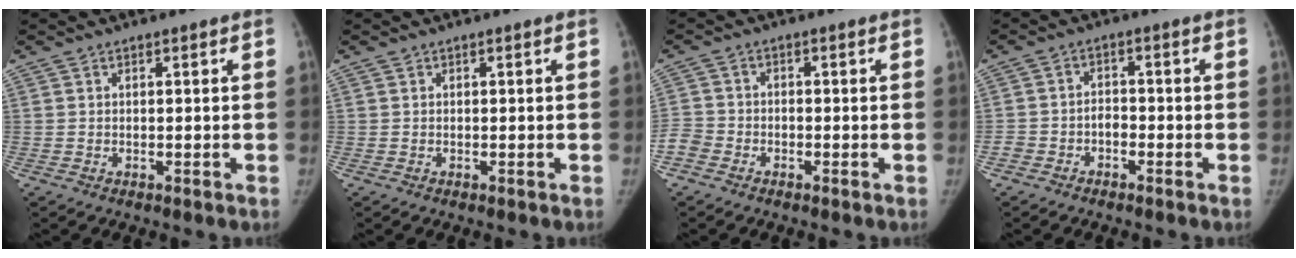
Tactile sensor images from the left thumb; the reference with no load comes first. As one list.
[{"total": 0.0}, {"total": 3.6, "force": [-2.3, 2.5, 1.1], "torque": [-0.018, 0.013, -0.052]}, {"total": 2.9, "force": [-1.7, 2.1, 1.1], "torque": [-0.010, 0.023, -0.031]}]